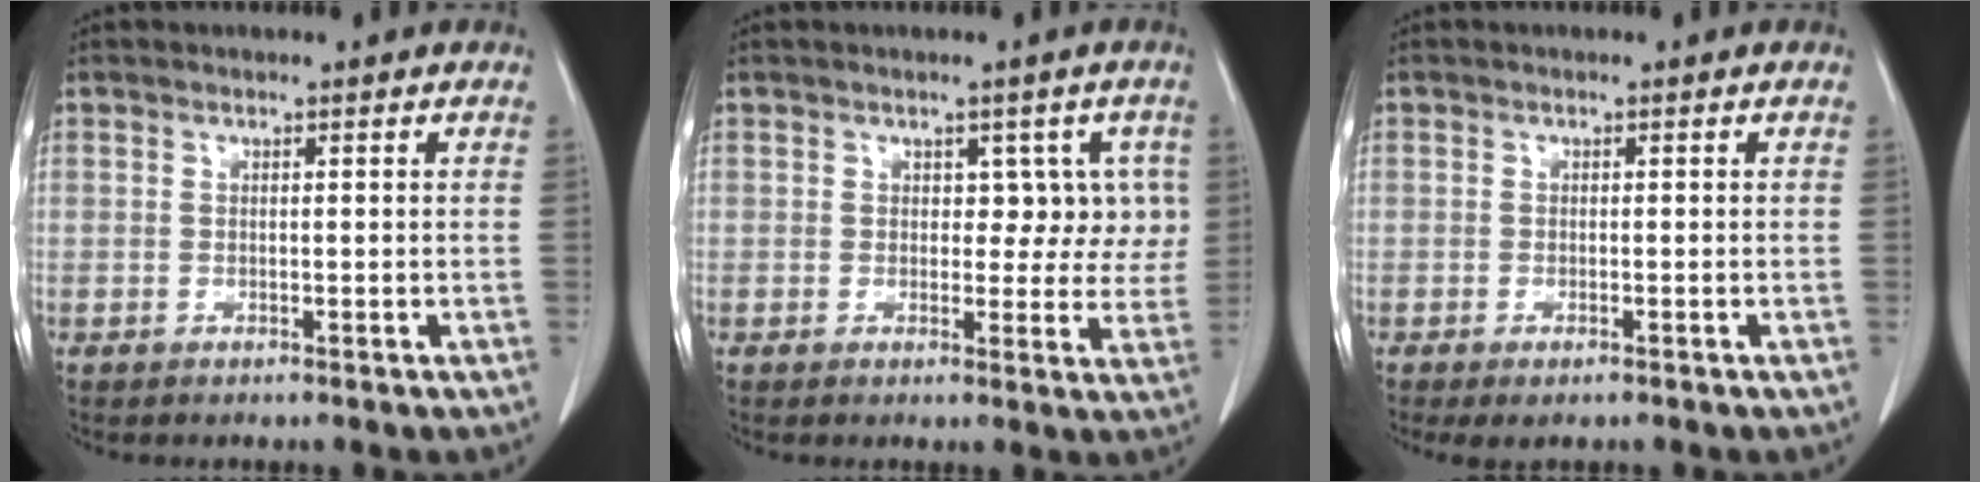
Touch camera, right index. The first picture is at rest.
{"total": 4.7, "force": [1.3, 3.1, 3.3], "torque": [-0.017, 0.013, 0.016]}
{"total": 2.1, "force": [-1.3, 0.6, 1.6], "torque": [-0.021, -0.006, -0.013]}